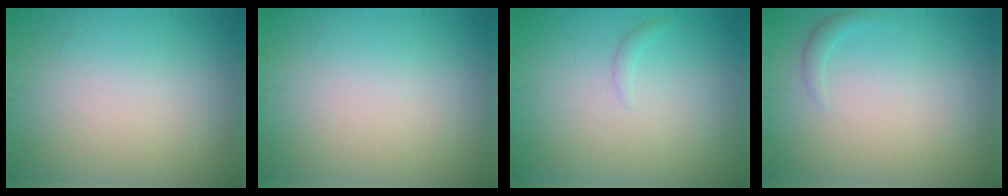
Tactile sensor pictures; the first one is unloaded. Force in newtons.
{"total": 0.0}
{"total": 0.6, "press": 0.6, "slide": 0.1}
{"total": 0.9, "press": 0.9, "slide": 0.0}